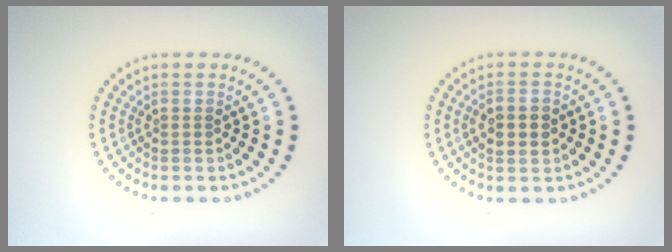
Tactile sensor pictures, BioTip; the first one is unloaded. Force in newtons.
{"total": 2.4, "press": 2.4, "slide": 0.1}